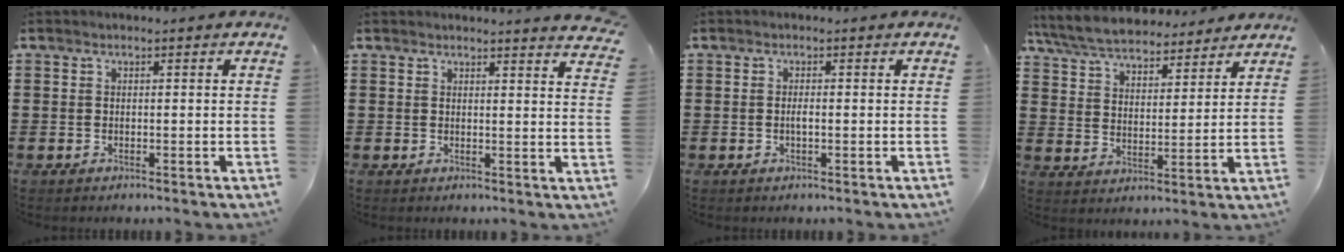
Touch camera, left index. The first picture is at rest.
{"total": 2.7, "force": [2.6, -0.3, 0.5], "torque": [-0.009, -0.014, 0.048]}
{"total": 1.1, "force": [-0.1, 0.2, 1.1], "torque": [-0.022, -0.001, -0.002]}
{"total": 7.0, "force": [6.6, 1.2, 2.0], "torque": [-0.068, -0.030, 0.117]}